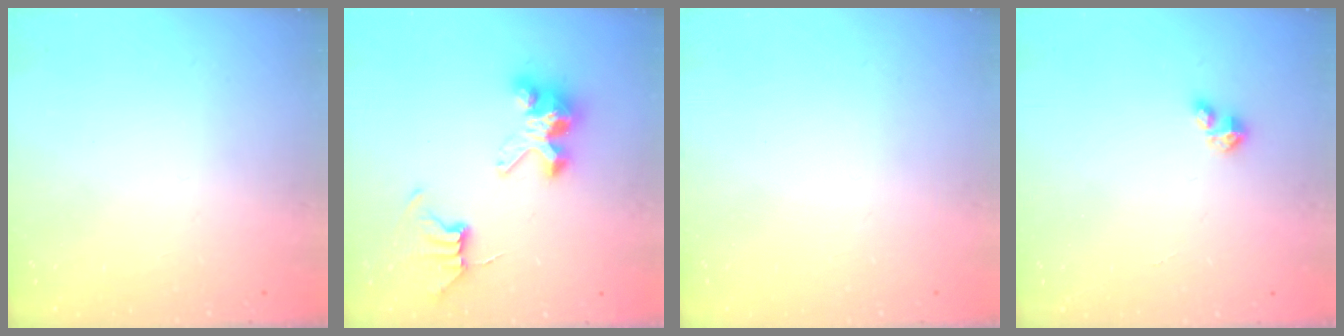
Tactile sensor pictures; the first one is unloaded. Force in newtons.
{"total": 8.9, "press": 8.8, "slide": 0.7}
{"total": 0.0}
{"total": 2.1, "press": 2.1, "slide": 0.2}